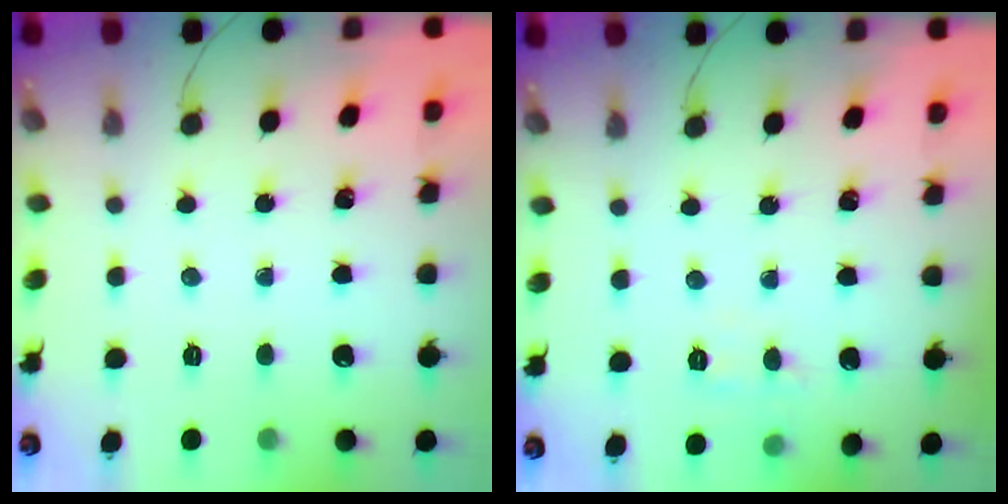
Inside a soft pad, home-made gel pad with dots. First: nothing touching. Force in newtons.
{"total": 3.7, "press": 3.5, "slide": 1.2}